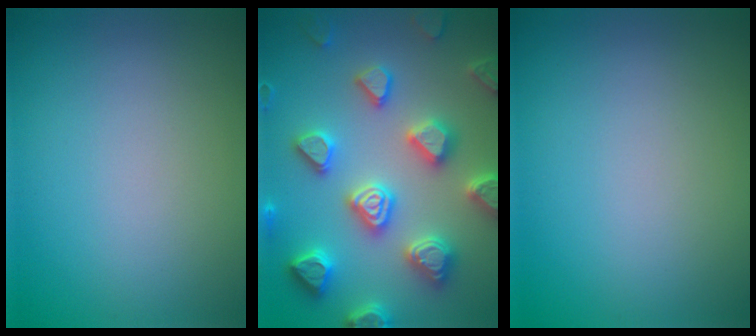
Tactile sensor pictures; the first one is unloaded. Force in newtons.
{"total": 7.3, "press": 7.1, "slide": 1.7}
{"total": 0.0}